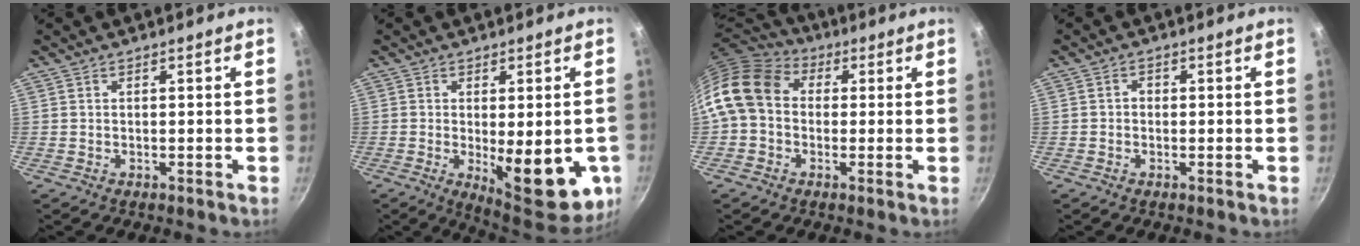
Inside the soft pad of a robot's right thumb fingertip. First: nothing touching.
{"total": 16.9, "force": [-3.8, 6.4, 15.1], "torque": [-0.164, -0.020, -0.036]}
{"total": 14.0, "force": [1.0, 11.1, 8.5], "torque": [-0.151, 0.032, -0.002]}
{"total": 1.2, "force": [-0.2, 1.0, 0.6], "torque": [-0.008, 0.006, -0.006]}